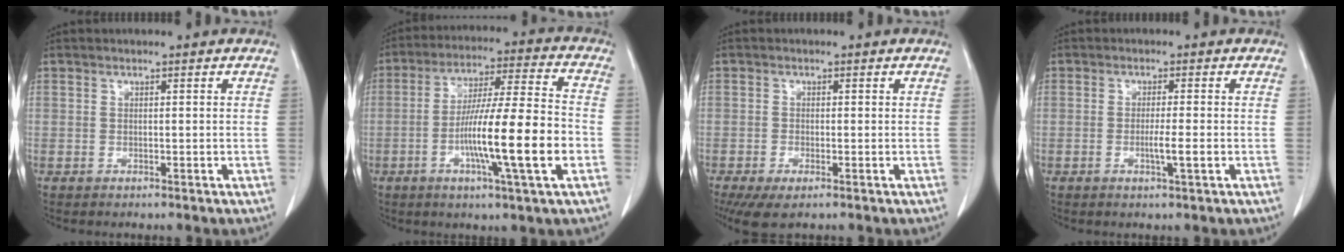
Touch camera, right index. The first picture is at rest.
{"total": 15.3, "force": [-4.0, 0.1, 14.8], "torque": [-0.256, -0.004, -0.070]}
{"total": 3.6, "force": [-2.0, 1.1, 2.8], "torque": [-0.048, -0.007, -0.030]}
{"total": 2.8, "force": [-0.7, -0.2, 2.7], "torque": [-0.048, -0.003, -0.009]}